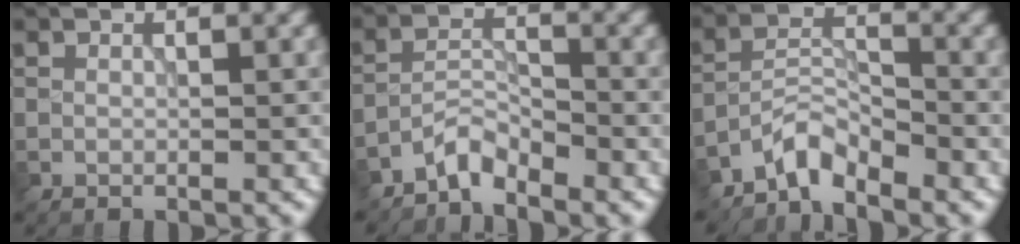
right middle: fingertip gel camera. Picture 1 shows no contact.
{"total": 2.5, "force": [-2.3, 0.6, 0.7], "torque": [-0.011, 0.011, -0.051]}
{"total": 3.0, "force": [-2.7, 0.8, 1.1], "torque": [-0.016, 0.012, -0.060]}